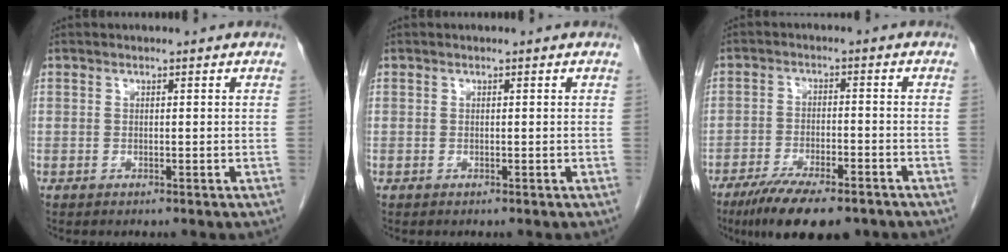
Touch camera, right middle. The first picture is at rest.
{"total": 0.0}
{"total": 11.9, "force": [-8.8, 3.3, 7.3], "torque": [-0.112, -0.017, -0.138]}